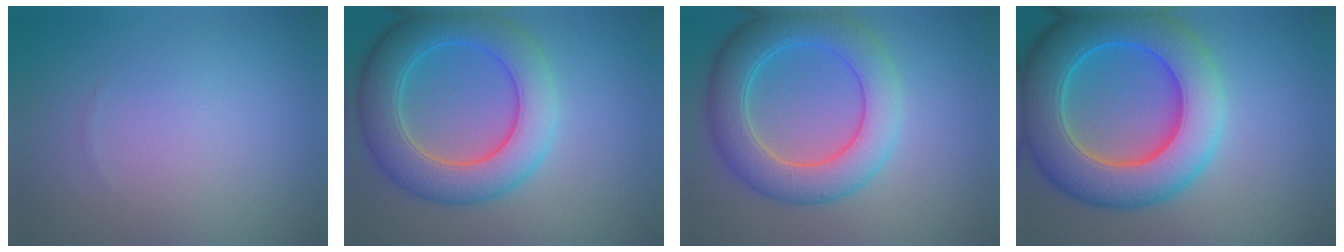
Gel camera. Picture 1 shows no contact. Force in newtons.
{"total": 7.4, "press": 7.4, "slide": 0.5}
{"total": 6.8, "press": 6.8, "slide": 0.3}
{"total": 10.5, "press": 10.5, "slide": 0.3}